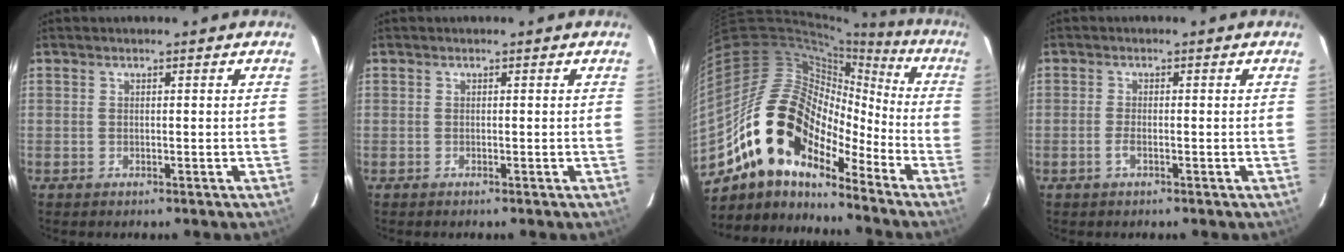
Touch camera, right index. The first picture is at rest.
{"total": 0.0}
{"total": 17.8, "force": [-11.5, 10.2, 9.0], "torque": [-0.168, 0.016, -0.216]}
{"total": 1.6, "force": [-0.8, 0.5, 1.3], "torque": [-0.029, 0.000, -0.017]}